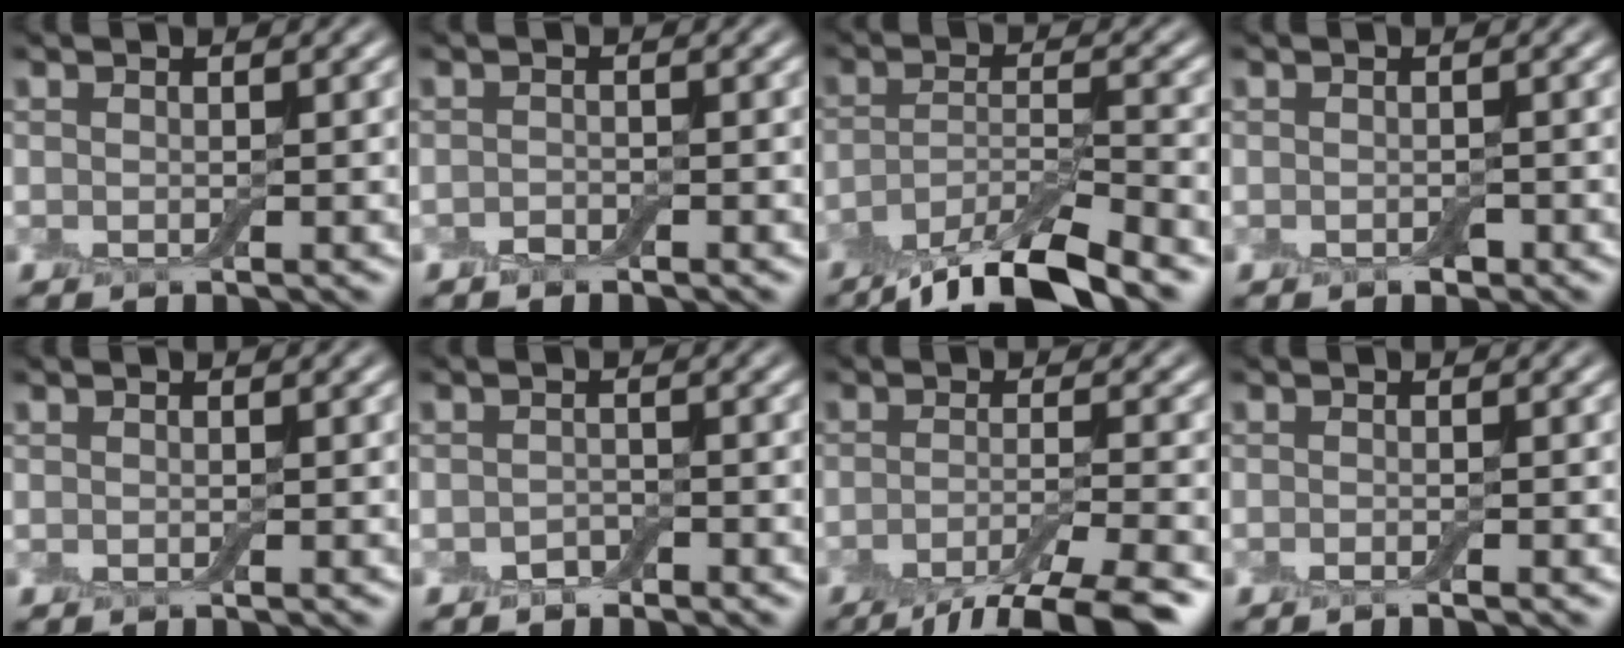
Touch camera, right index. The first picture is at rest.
{"total": 0.7, "force": [-0.6, 0.3, 0.3], "torque": [-0.005, 0.001, -0.012]}
{"total": 7.7, "force": [-5.6, 2.0, 5.0], "torque": [-0.083, -0.009, -0.104]}
{"total": 0.6, "force": [-0.3, 0.4, 0.4], "torque": [-0.005, 0.000, -0.004]}
{"total": 0.0}
{"total": 1.1, "force": [-0.8, 0.6, 0.4], "torque": [-0.007, 0.003, -0.014]}
{"total": 7.4, "force": [-5.0, 1.7, 5.2], "torque": [-0.068, -0.009, -0.086]}
{"total": 0.7, "force": [-0.4, 0.1, 0.6], "torque": [-0.006, -0.005, -0.009]}